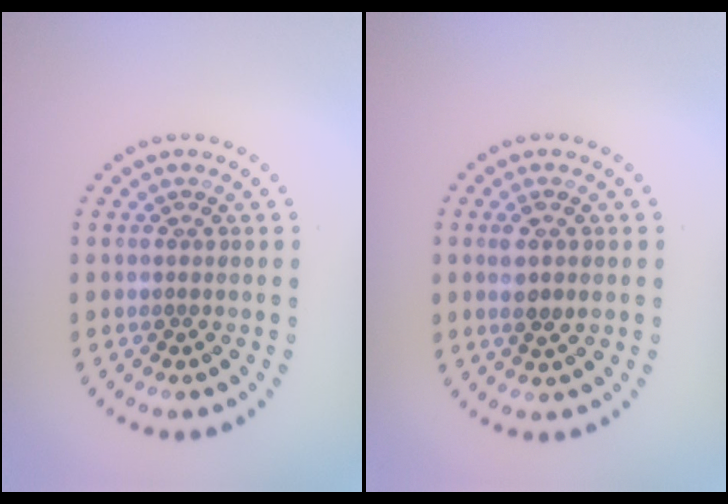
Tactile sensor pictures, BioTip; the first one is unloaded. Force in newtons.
{"total": 2.0, "press": 1.9, "slide": 0.6}